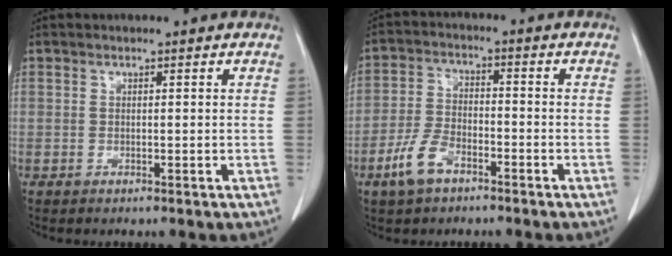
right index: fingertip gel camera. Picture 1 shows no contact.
{"total": 7.5, "force": [-4.4, 3.7, 4.8], "torque": [-0.115, 0.005, -0.084]}